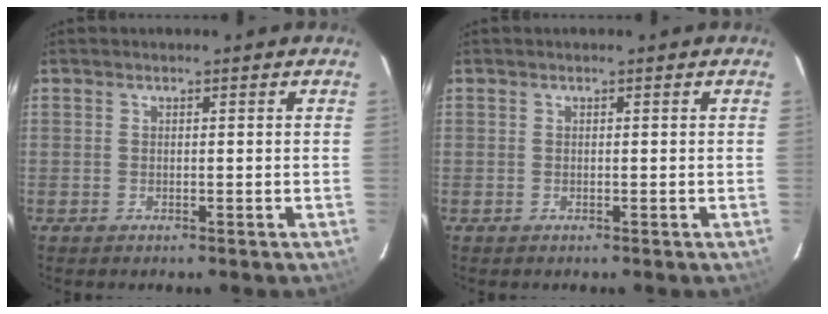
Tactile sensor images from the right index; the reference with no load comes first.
{"total": 0.0}